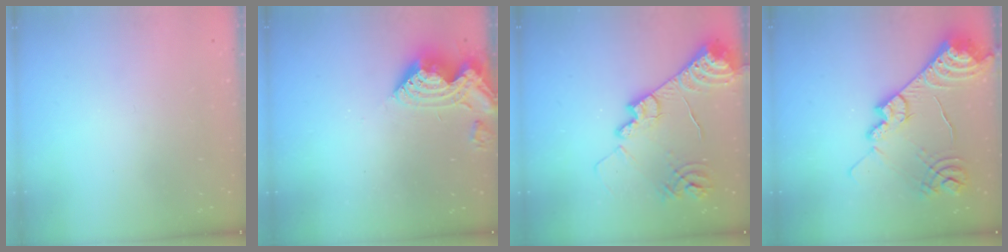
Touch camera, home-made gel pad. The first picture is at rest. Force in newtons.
{"total": 11.5, "press": 11.5, "slide": 0.8}
{"total": 16.5, "press": 16.4, "slide": 1.7}
{"total": 19.2, "press": 19.1, "slide": 1.8}